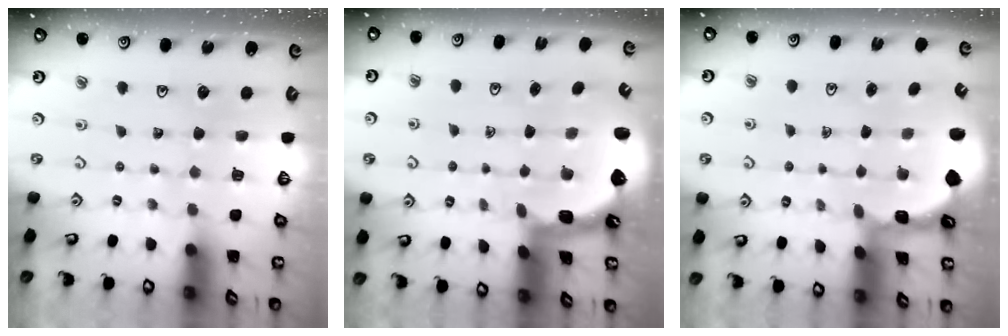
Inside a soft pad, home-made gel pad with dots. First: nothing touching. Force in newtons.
{"total": 2.7, "press": 1.4, "slide": 2.3}
{"total": 1.3, "press": 1.2, "slide": 0.4}